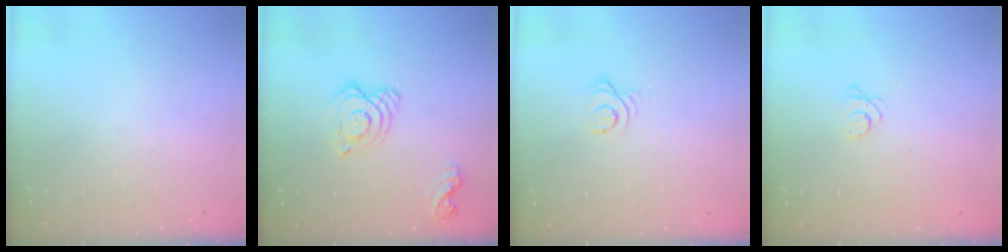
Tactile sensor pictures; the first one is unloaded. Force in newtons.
{"total": 11.1, "press": 11.1, "slide": 1.1}
{"total": 3.2, "press": 3.2, "slide": 0.3}
{"total": 2.9, "press": 2.9, "slide": 0.3}